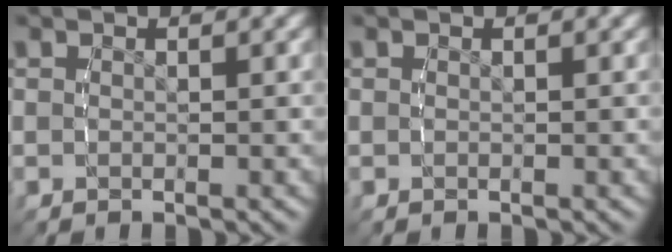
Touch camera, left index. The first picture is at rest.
{"total": 0.0}